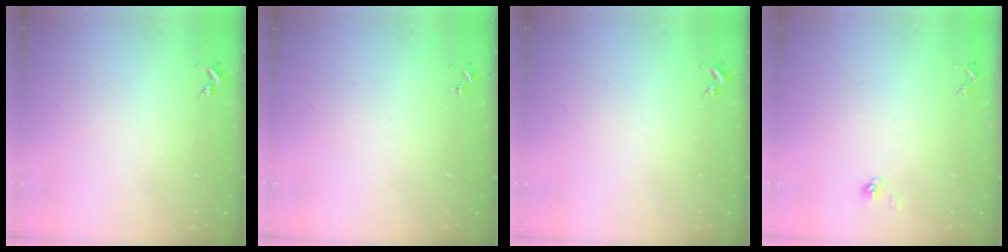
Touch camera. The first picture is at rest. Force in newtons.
{"total": 0.0}
{"total": 0.0}
{"total": 4.0, "press": 3.3, "slide": 2.2}